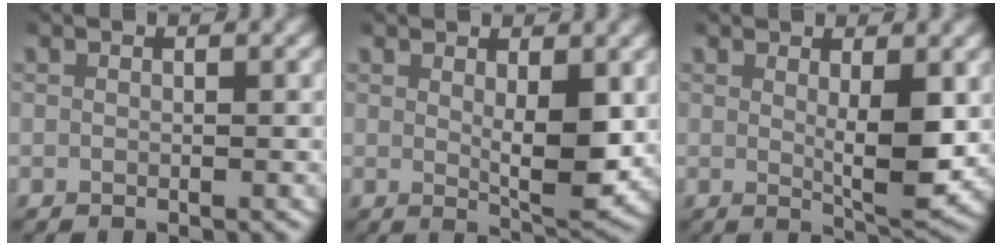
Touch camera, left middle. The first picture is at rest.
{"total": 4.0, "force": [1.2, 1.1, 3.7], "torque": [-0.059, -0.020, 0.022]}
{"total": 3.9, "force": [1.0, 0.8, 3.7], "torque": [-0.060, -0.020, 0.019]}